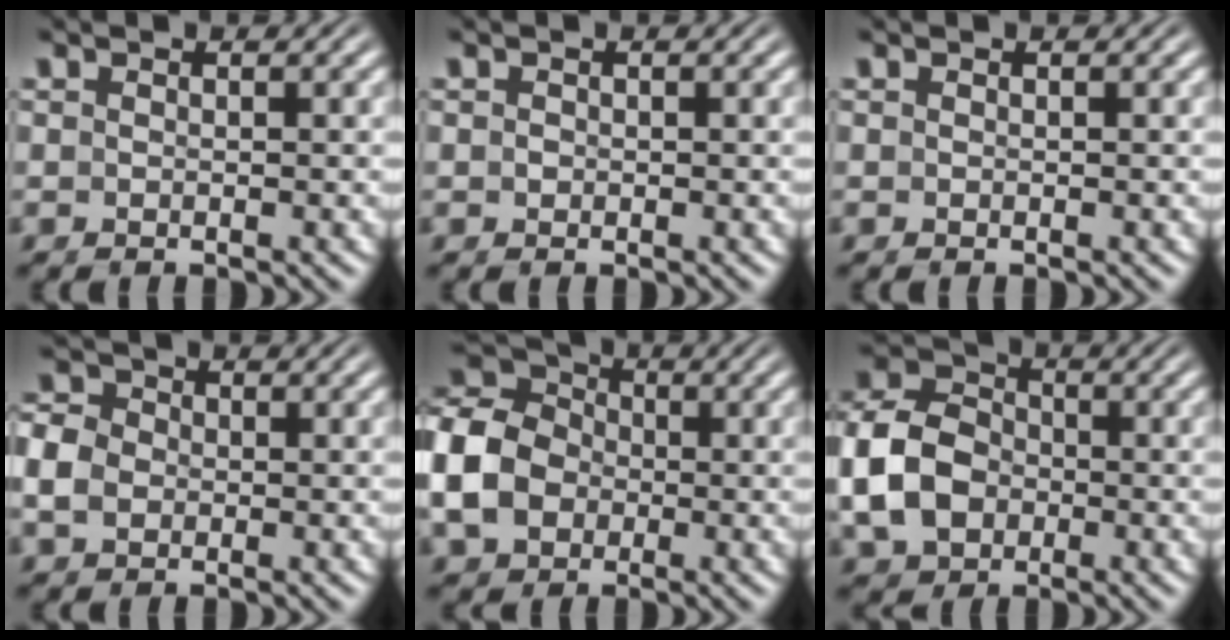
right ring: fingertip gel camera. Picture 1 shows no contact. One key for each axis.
{"total": 0.0}
{"total": 0.0}
{"total": 3.9, "fx": 0.0, "fy": 3.4, "fz": 2.0, "tx": -0.045, "ty": 0.000, "tz": -0.004}
{"total": 9.3, "fx": 0.7, "fy": 7.8, "fz": 5.0, "tx": -0.111, "ty": 0.002, "tz": 0.005}
{"total": 8.0, "fx": -0.7, "fy": 6.8, "fz": 4.1, "tx": -0.093, "ty": -0.014, "tz": -0.009}